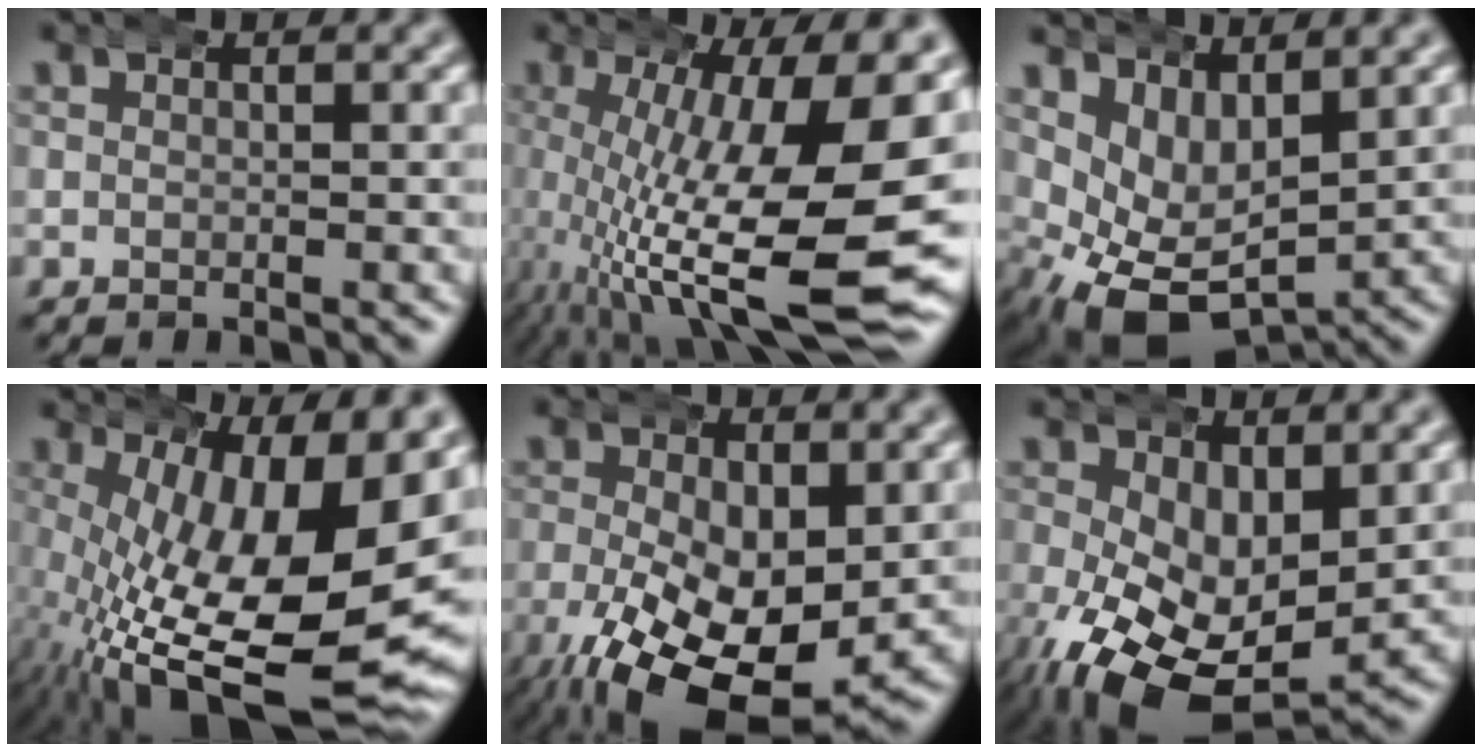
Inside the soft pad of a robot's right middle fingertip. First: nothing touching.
{"total": 15.2, "force": [-3.5, 5.4, 13.8], "torque": [-0.207, -0.033, -0.030]}
{"total": 7.8, "force": [-0.9, 5.4, 5.4], "torque": [-0.112, -0.029, -0.008]}
{"total": 16.0, "force": [-4.8, 6.9, 13.6], "torque": [-0.229, -0.065, -0.034]}
{"total": 11.9, "force": [-4.6, 6.2, 9.1], "torque": [-0.172, -0.054, -0.041]}
{"total": 11.5, "force": [-3.8, 7.2, 8.2], "torque": [-0.161, -0.065, -0.026]}